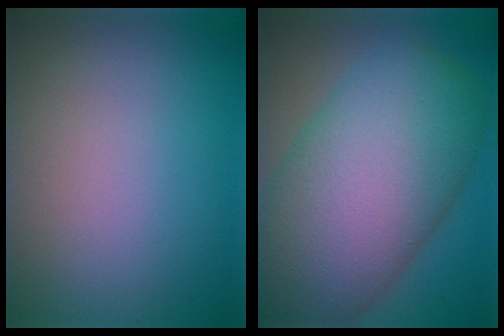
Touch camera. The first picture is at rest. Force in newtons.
{"total": 14.5, "press": 14.5, "slide": 0.7}